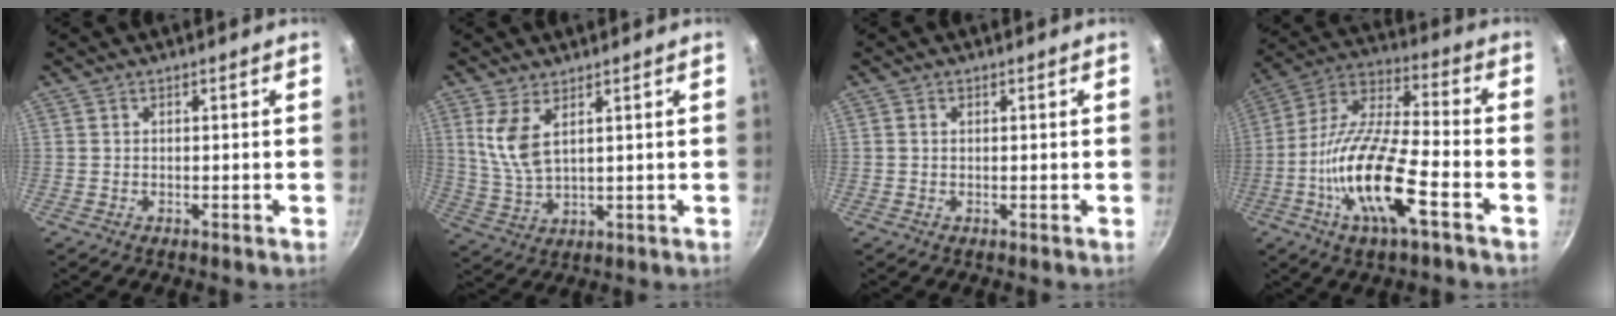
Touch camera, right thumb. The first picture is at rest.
{"total": 7.4, "force": [3.1, 3.3, 5.8], "torque": [-0.116, -0.026, 0.069]}
{"total": 0.7, "force": [0.2, 0.5, 0.4], "torque": [-0.007, 0.004, 0.003]}
{"total": 18.3, "force": [-6.7, 5.6, 16.0], "torque": [-0.307, 0.034, -0.143]}